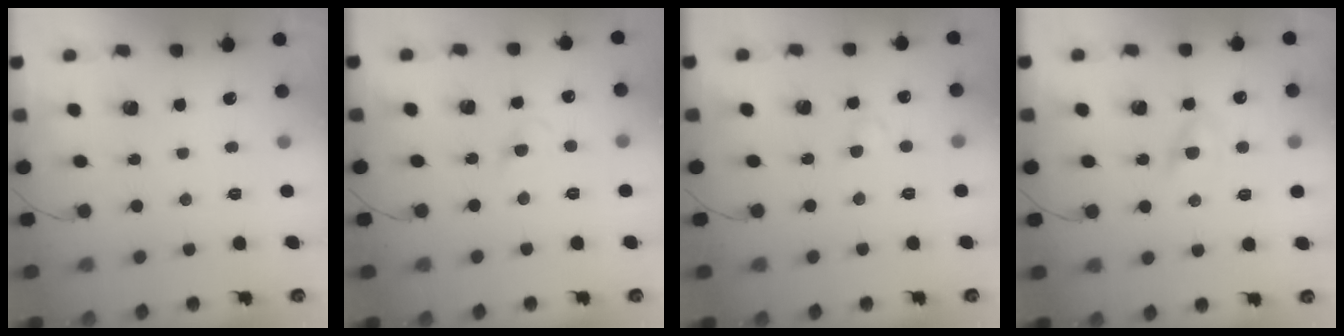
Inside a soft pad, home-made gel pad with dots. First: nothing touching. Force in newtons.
{"total": 2.3, "press": 2.1, "slide": 1.0}
{"total": 2.3, "press": 2.1, "slide": 1.0}
{"total": 2.9, "press": 2.8, "slide": 0.8}